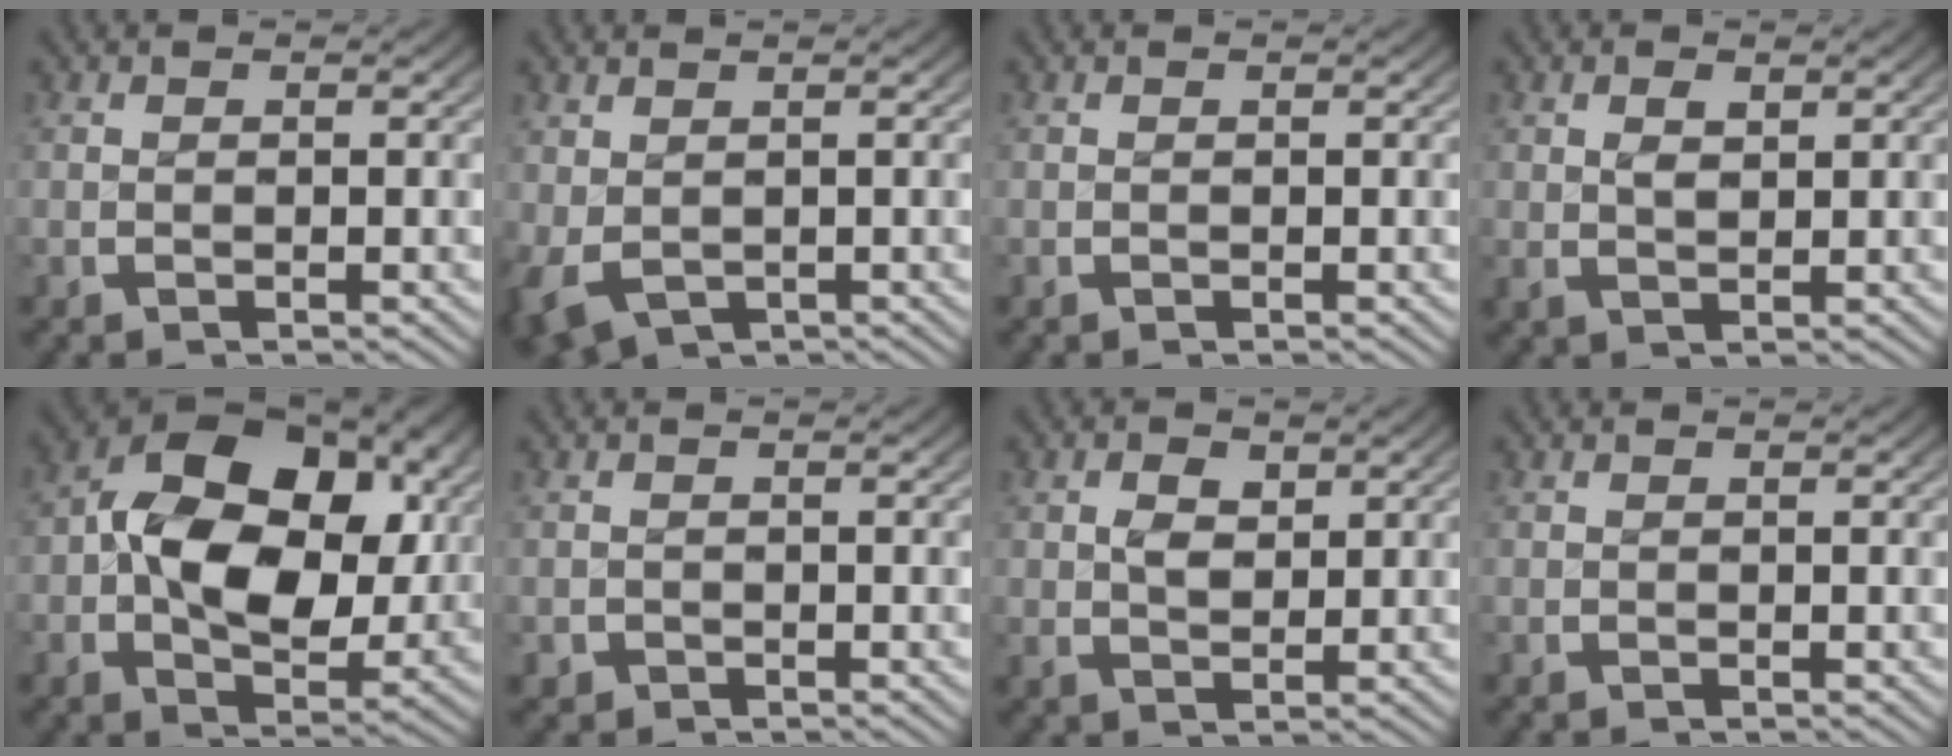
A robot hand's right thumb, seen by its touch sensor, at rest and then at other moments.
{"total": 3.3, "force": [-1.1, 2.6, 1.8], "torque": [-0.043, -0.022, -0.001]}
{"total": 0.0}
{"total": 1.3, "force": [0.8, 0.7, 0.7], "torque": [-0.011, -0.004, 0.020]}
{"total": 14.4, "force": [1.1, 9.7, 10.6], "torque": [-0.195, -0.023, 0.016]}
{"total": 1.3, "force": [-0.7, 1.0, -0.2], "torque": [-0.002, -0.006, -0.009]}
{"total": 2.0, "force": [0.8, 1.4, 1.1], "torque": [-0.018, -0.011, 0.022]}
{"total": 0.0}